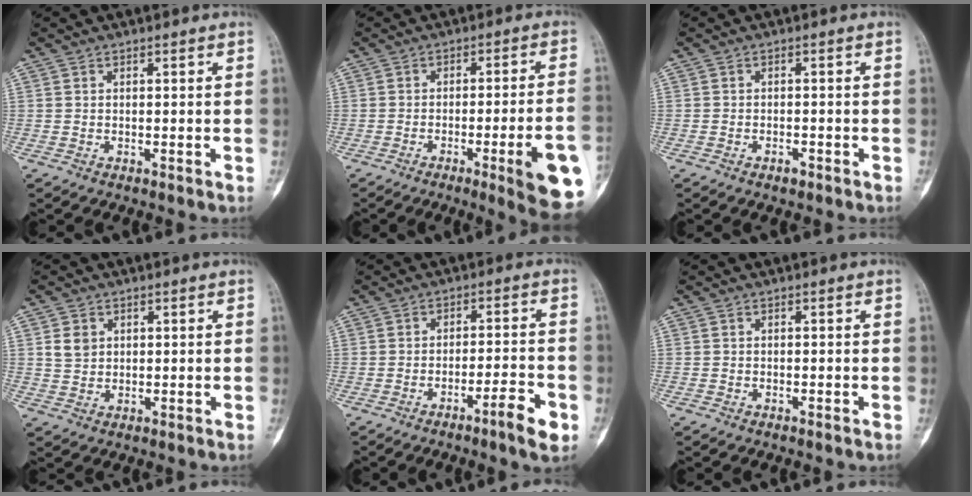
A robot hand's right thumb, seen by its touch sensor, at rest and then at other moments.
{"total": 13.4, "force": [-5.0, 1.3, 12.4], "torque": [-0.139, 0.011, -0.063]}
{"total": 1.4, "force": [-1.0, 0.7, 0.7], "torque": [-0.013, 0.005, -0.016]}
{"total": 3.4, "force": [1.0, 2.8, 1.6], "torque": [-0.018, -0.003, 0.023]}
{"total": 6.6, "force": [-3.6, 0.9, 5.4], "torque": [-0.084, 0.023, -0.054]}
{"total": 0.0}